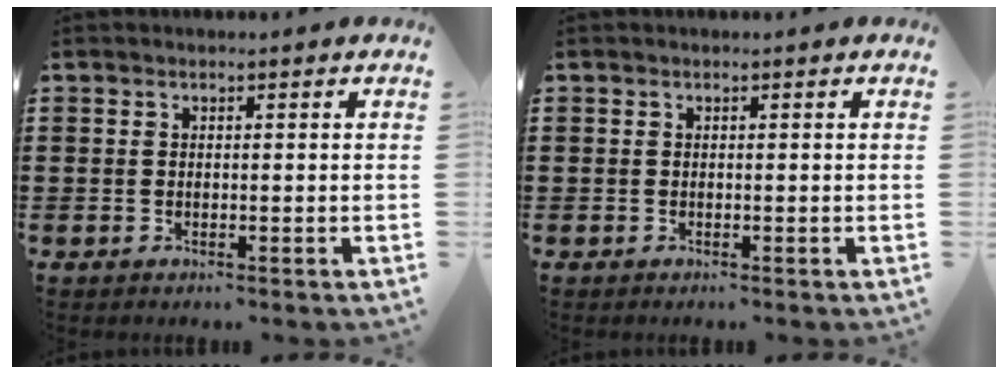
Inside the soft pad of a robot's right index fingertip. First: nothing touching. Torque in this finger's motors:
{"motor_torque": [0.40, 0.06, 0.01, 0.02]}